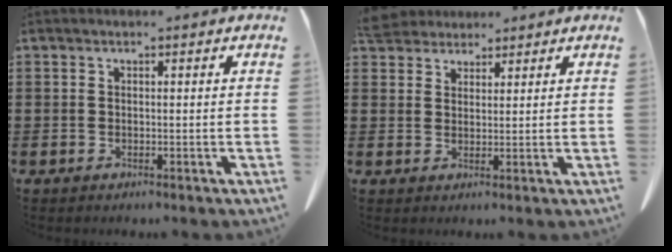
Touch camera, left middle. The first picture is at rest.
{"total": 4.0, "force": [3.7, 1.3, 0.4], "torque": [-0.022, -0.005, 0.073]}